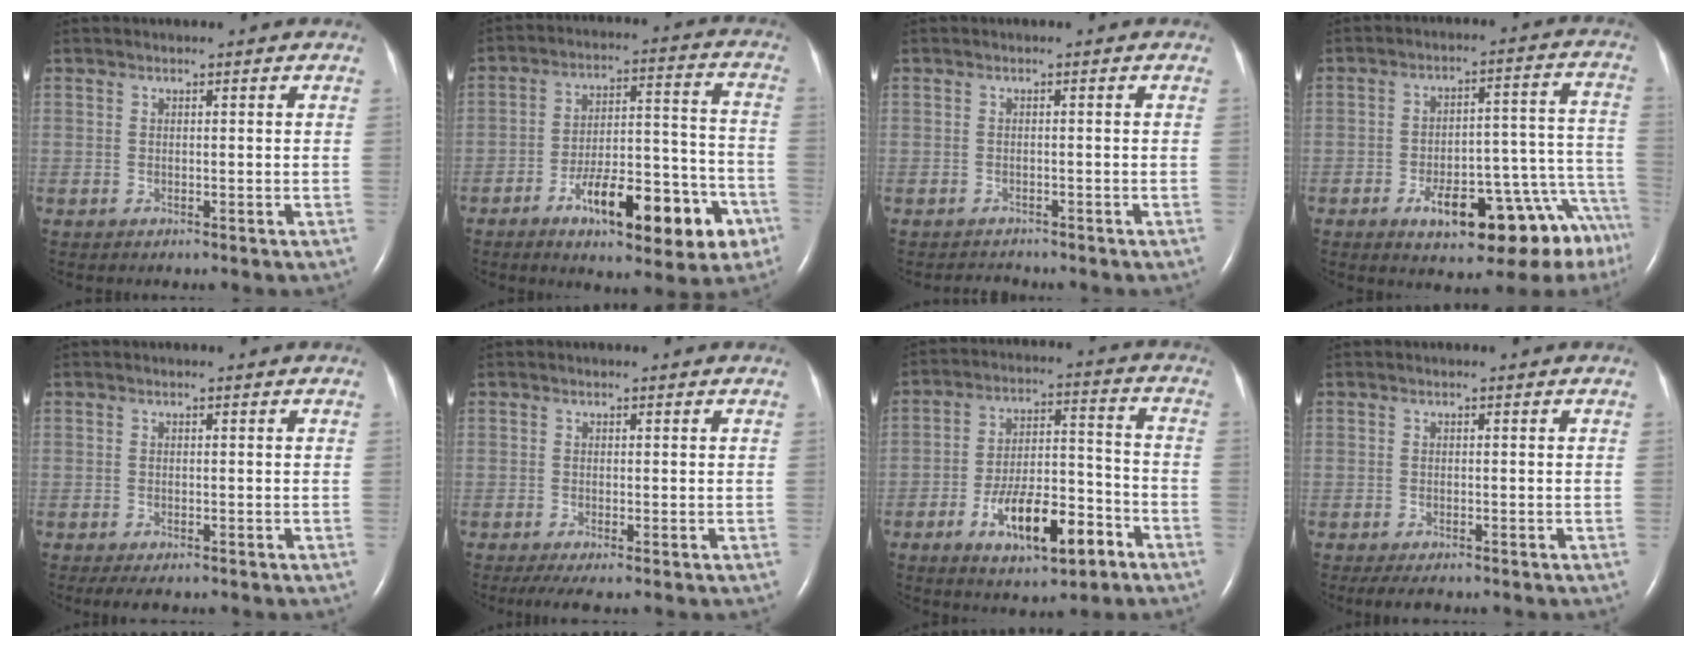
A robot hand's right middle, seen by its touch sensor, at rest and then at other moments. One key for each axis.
{"total": 16.5, "fx": -8.2, "fy": 5.1, "fz": 13.4, "tx": -0.182, "ty": 0.024, "tz": -0.114}
{"total": 1.5, "fx": -1.4, "fy": 0.4, "fz": -0.1, "tx": -0.003, "ty": -0.006, "tz": -0.019}
{"total": 17.4, "fx": -10.9, "fy": 4.5, "fz": 12.8, "tx": -0.088, "ty": 0.054, "tz": -0.146}
{"total": 2.7, "fx": -2.0, "fy": 1.0, "fz": 1.6, "tx": -0.027, "ty": -0.007, "tz": -0.026}
{"total": 2.6, "fx": -1.6, "fy": 0.3, "fz": 2.0, "tx": -0.039, "ty": -0.011, "tz": -0.029}
{"total": 12.6, "fx": -6.3, "fy": 4.2, "fz": 10.0, "tx": -0.173, "ty": 0.013, "tz": -0.096}
{"total": 3.2, "fx": -2.5, "fy": 1.0, "fz": 1.8, "tx": -0.030, "ty": -0.009, "tz": -0.032}